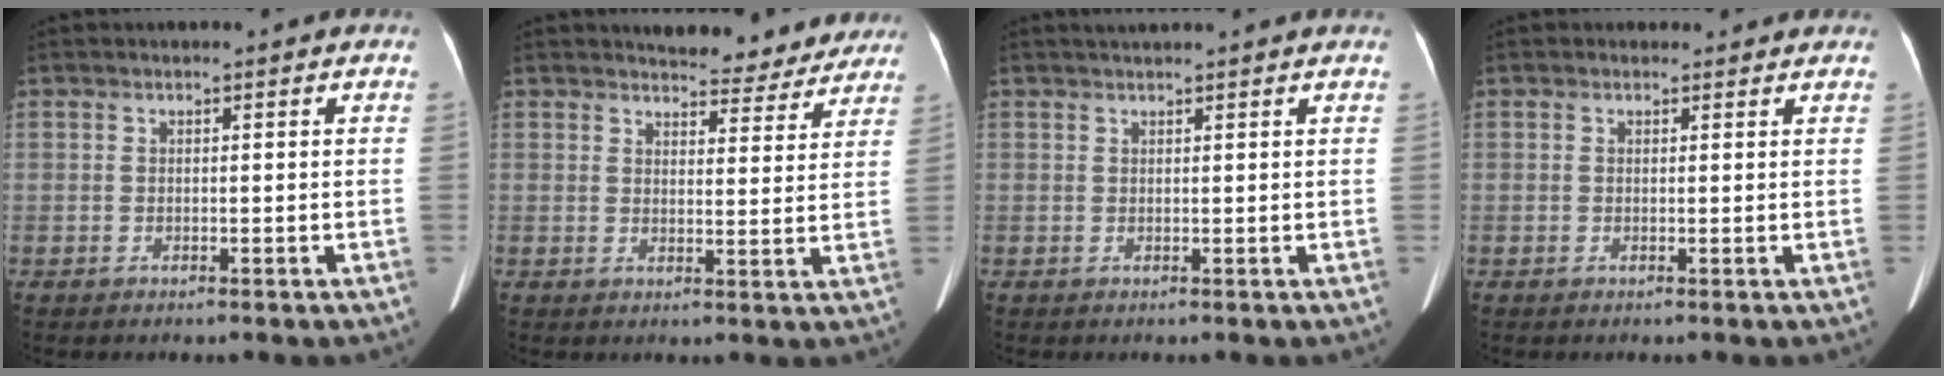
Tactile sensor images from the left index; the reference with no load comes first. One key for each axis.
{"total": 9.5, "fx": 9.1, "fy": 2.4, "fz": 1.5, "tx": 0.000, "ty": -0.014, "tz": 0.095}
{"total": 4.3, "fx": 3.9, "fy": -0.3, "fz": 1.7, "tx": -0.021, "ty": 0.030, "tz": 0.050}
{"total": 1.5, "fx": 1.2, "fy": 1.0, "fz": -0.1, "tx": 0.002, "ty": 0.008, "tz": 0.009}